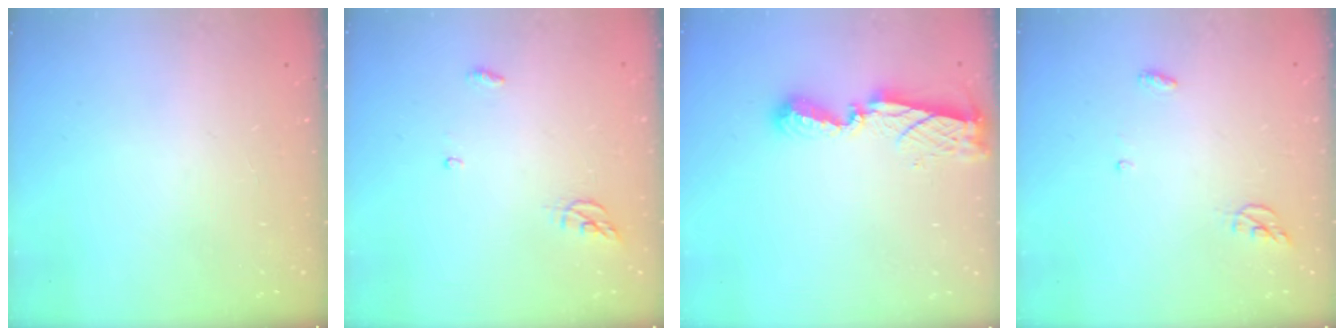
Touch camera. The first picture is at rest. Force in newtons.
{"total": 4.0, "press": 3.9, "slide": 0.4}
{"total": 7.9, "press": 7.9, "slide": 0.3}
{"total": 4.9, "press": 4.9, "slide": 0.2}